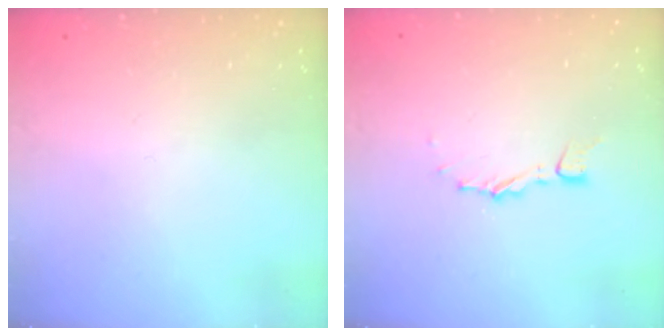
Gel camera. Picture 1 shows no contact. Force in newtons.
{"total": 3.4, "press": 3.4, "slide": 0.2}